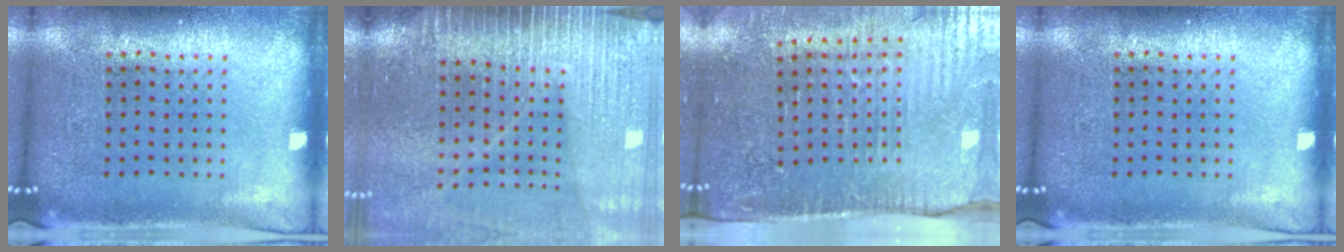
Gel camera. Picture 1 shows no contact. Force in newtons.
{"total": 4.0, "press": 3.4, "slide": 2.1}
{"total": 4.2, "press": 3.7, "slide": 2.1}
{"total": 0.0}